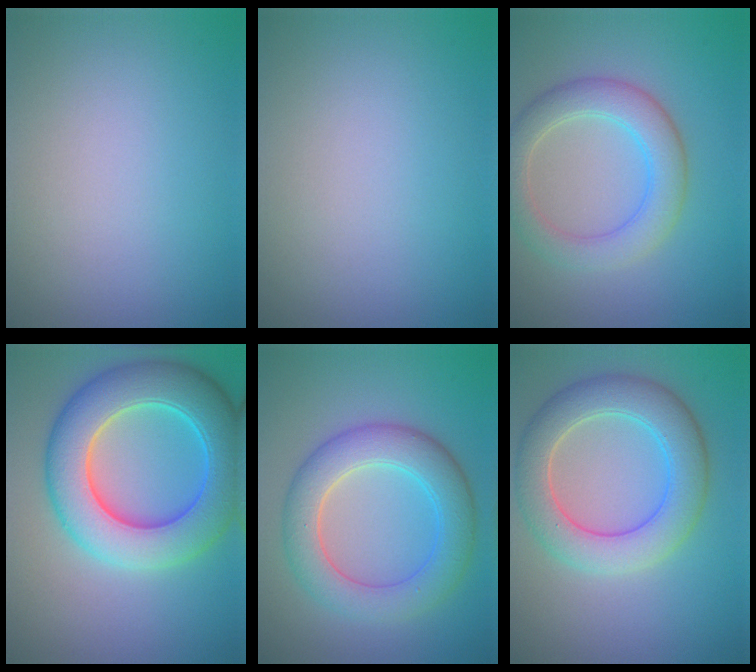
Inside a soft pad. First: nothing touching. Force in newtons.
{"total": 0.0}
{"total": 4.7, "press": 4.7, "slide": 0.6}
{"total": 9.5, "press": 9.5, "slide": 0.2}
{"total": 6.2, "press": 6.2, "slide": 0.6}
{"total": 6.3, "press": 6.3, "slide": 0.5}